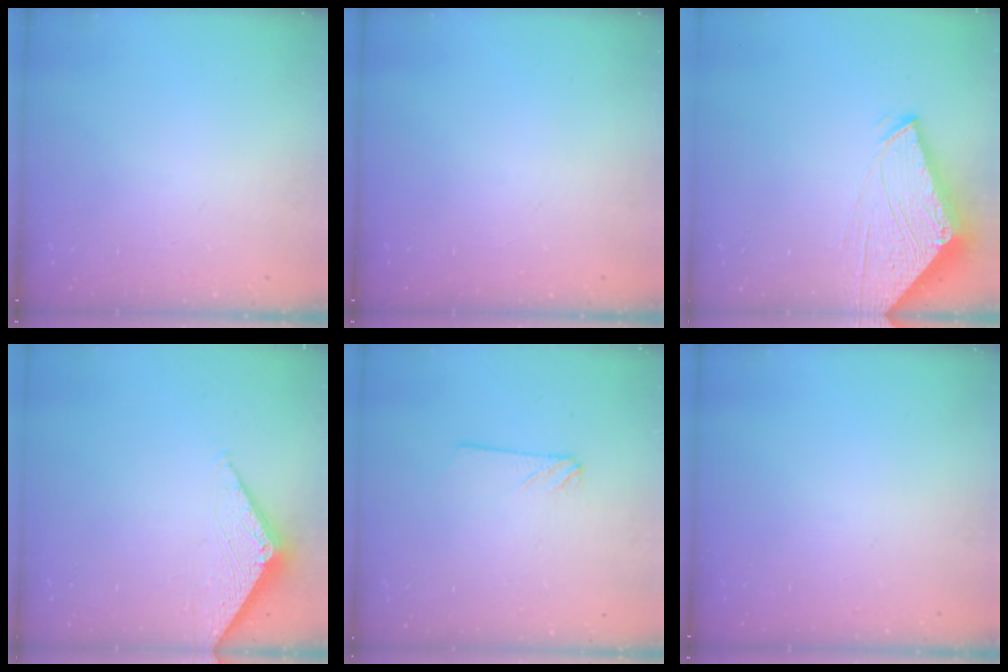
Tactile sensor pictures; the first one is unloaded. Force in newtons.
{"total": 0.0}
{"total": 6.8, "press": 6.7, "slide": 0.7}
{"total": 2.6, "press": 2.6, "slide": 0.3}
{"total": 2.4, "press": 2.4, "slide": 0.2}
{"total": 0.0}